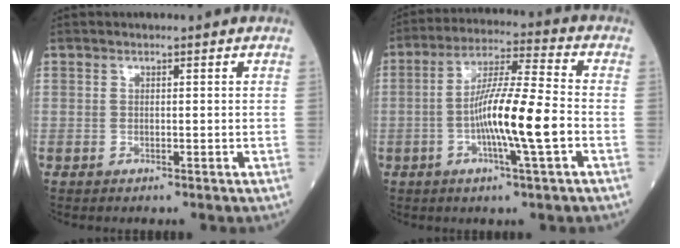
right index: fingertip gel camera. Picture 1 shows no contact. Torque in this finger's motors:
{"motor_torque": [1.65, -0.49, 0.82, 0.21]}